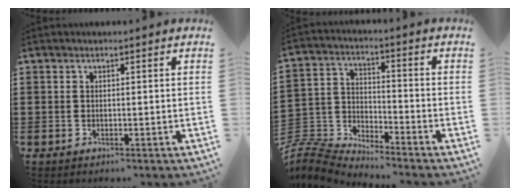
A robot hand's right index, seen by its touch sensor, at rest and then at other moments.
{"total": 6.1, "force": [-6.0, 0.9, 0.4], "torque": [-0.038, -0.005, -0.132]}